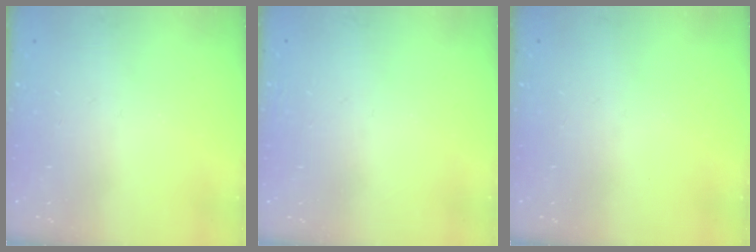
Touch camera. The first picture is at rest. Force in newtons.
{"total": 1.6, "press": 1.6, "slide": 0.1}
{"total": 0.0}